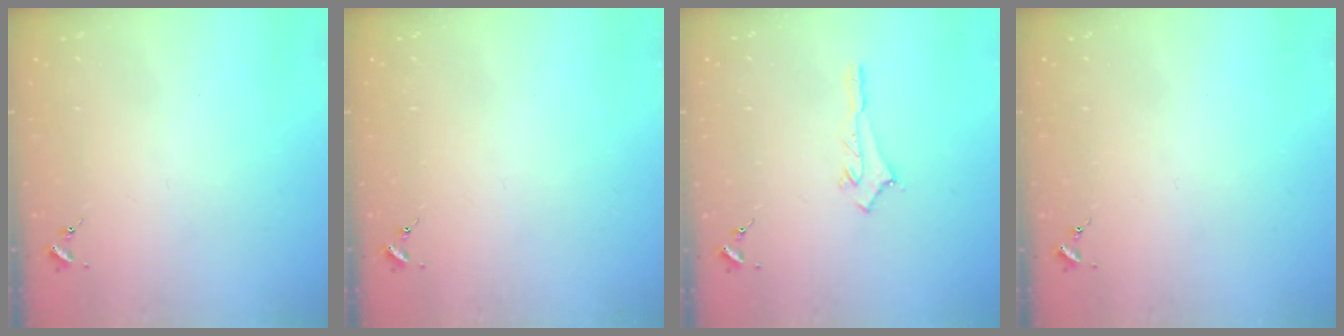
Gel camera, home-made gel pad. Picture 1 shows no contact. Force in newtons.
{"total": 0.0}
{"total": 2.8, "press": 2.8, "slide": 0.2}
{"total": 0.0}